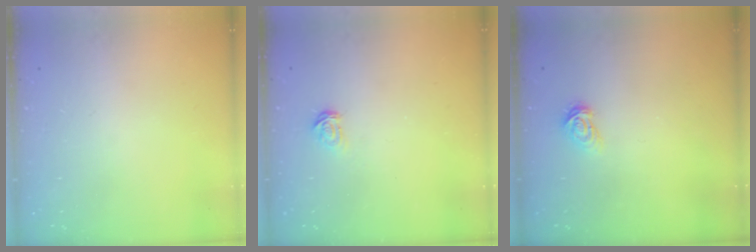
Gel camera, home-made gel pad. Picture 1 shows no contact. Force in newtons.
{"total": 2.3, "press": 2.3, "slide": 0.3}
{"total": 3.8, "press": 3.8, "slide": 0.5}